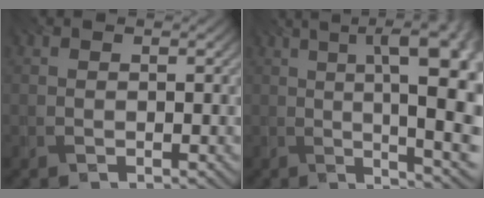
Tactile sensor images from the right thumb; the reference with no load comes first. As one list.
[{"total": 15.8, "force": [1.4, 4.9, 14.9], "torque": [-0.175, 0.037, 0.029]}]